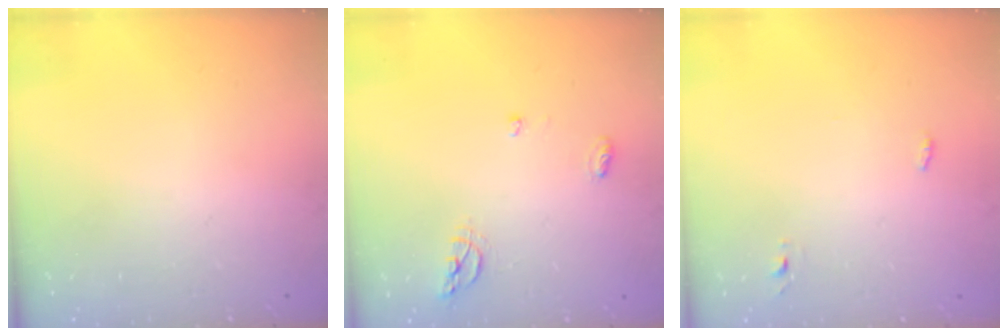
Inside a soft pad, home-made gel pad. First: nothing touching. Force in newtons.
{"total": 6.2, "press": 6.2, "slide": 0.4}
{"total": 2.8, "press": 2.6, "slide": 0.9}